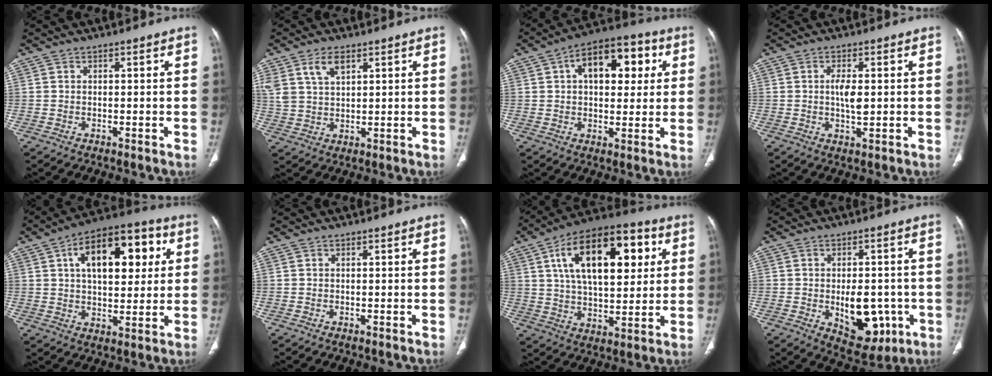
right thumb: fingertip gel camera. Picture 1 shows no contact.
{"total": 6.7, "force": [3.6, 3.6, 4.3], "torque": [-0.080, -0.010, 0.078]}
{"total": 14.9, "force": [4.3, 8.5, 11.5], "torque": [-0.132, 0.018, 0.060]}
{"total": 4.2, "force": [0.2, 1.7, 3.9], "torque": [-0.071, -0.005, 0.004]}
{"total": 18.6, "force": [5.4, 9.9, 14.8], "torque": [-0.183, 0.013, 0.078]}
{"total": 0.0}
{"total": 23.1, "force": [7.2, 11.6, 18.6], "torque": [-0.273, 0.002, 0.110]}
{"total": 11.8, "force": [-2.7, 7.0, 9.1], "torque": [-0.093, 0.007, -0.019]}